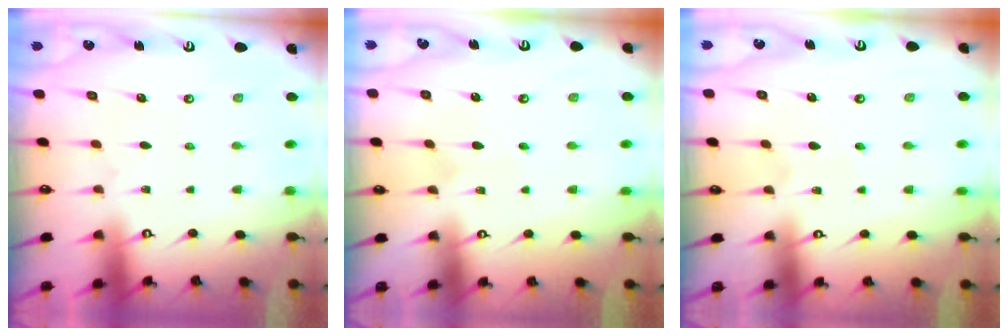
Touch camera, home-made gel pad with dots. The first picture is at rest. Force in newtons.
{"total": 3.4, "press": 3.4, "slide": 0.3}
{"total": 2.3, "press": 2.2, "slide": 0.2}